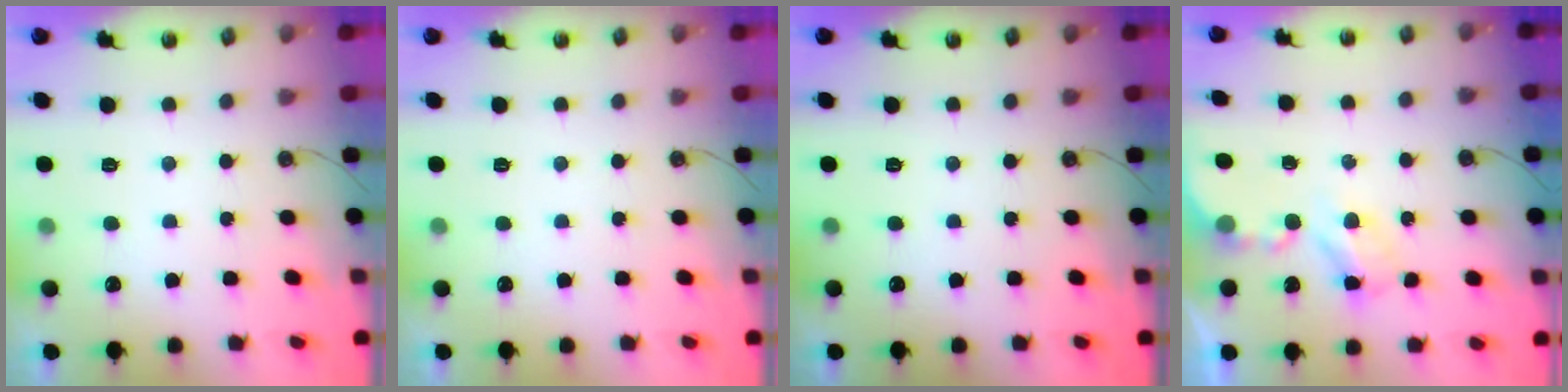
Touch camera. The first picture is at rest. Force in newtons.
{"total": 0.0}
{"total": 0.0}
{"total": 4.4, "press": 4.3, "slide": 0.7}